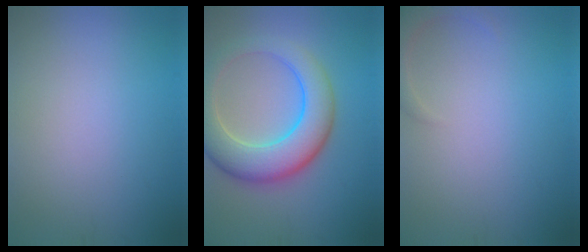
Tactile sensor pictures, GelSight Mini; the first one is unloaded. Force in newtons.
{"total": 7.7, "press": 7.7, "slide": 0.2}
{"total": 2.6, "press": 2.6, "slide": 0.3}